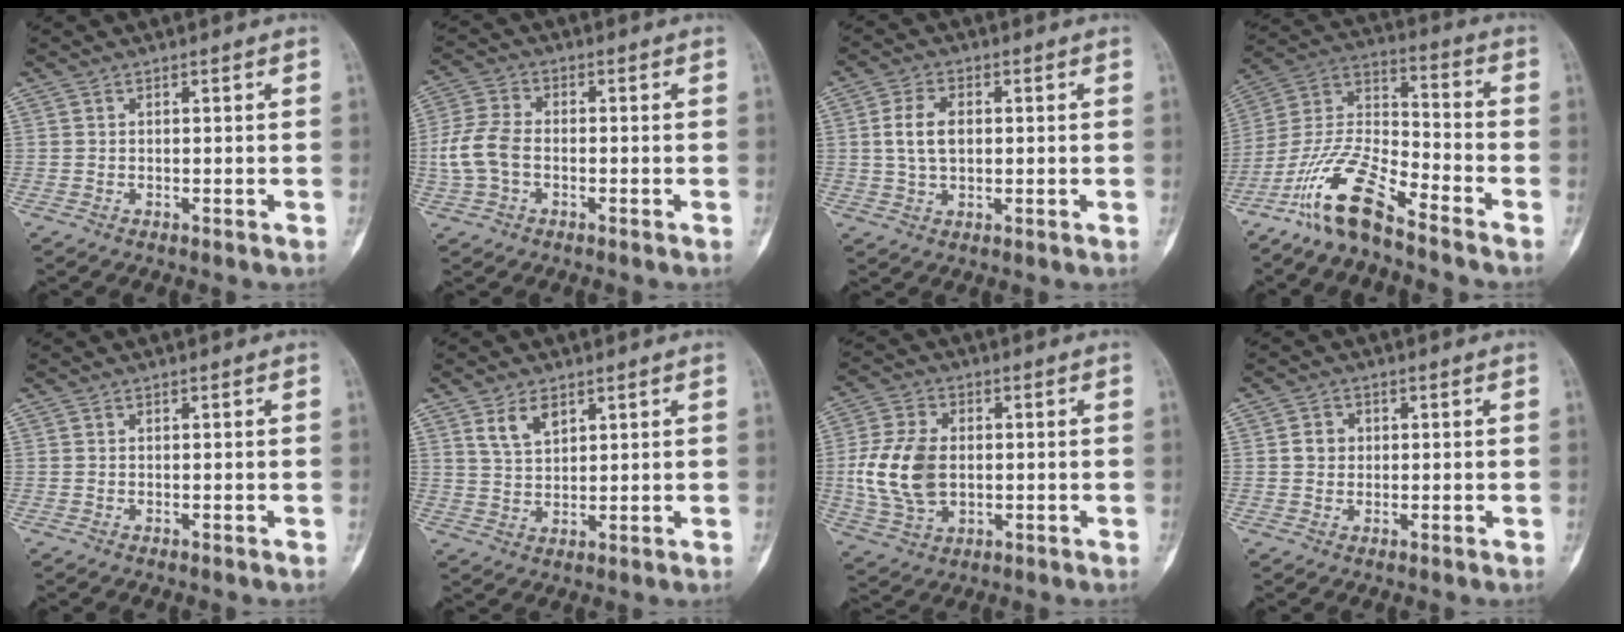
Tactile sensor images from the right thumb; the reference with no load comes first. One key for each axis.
{"total": 7.8, "fx": -1.2, "fy": 5.1, "fz": 5.7, "tx": -0.132, "ty": 0.018, "tz": -0.029}
{"total": 6.3, "fx": 0.7, "fy": 3.8, "fz": 4.9, "tx": -0.089, "ty": 0.005, "tz": 0.013}
{"total": 14.2, "fx": -10.4, "fy": 3.5, "fz": 8.9, "tx": -0.182, "ty": 0.073, "tz": -0.207}
{"total": 0.0}
{"total": 5.1, "fx": 2.9, "fy": 2.8, "fz": 3.1, "tx": -0.046, "ty": -0.016, "tz": 0.060}
{"total": 12.7, "fx": 0.0, "fy": 8.3, "fz": 9.6, "tx": -0.192, "ty": 0.002, "tz": 0.006}
{"total": 2.9, "fx": 0.4, "fy": 2.7, "fz": 1.1, "tx": -0.004, "ty": 0.004, "tz": 0.004}